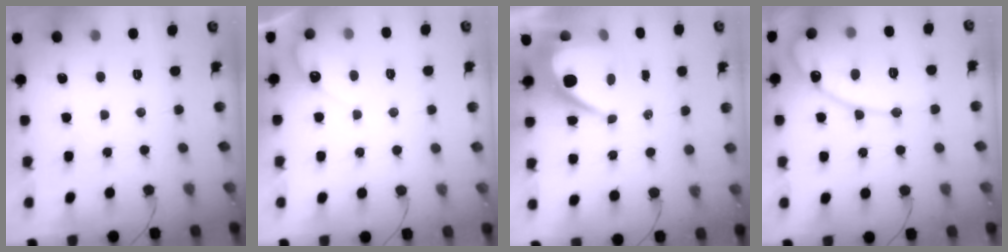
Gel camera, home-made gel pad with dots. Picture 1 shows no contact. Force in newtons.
{"total": 4.2, "press": 4.2, "slide": 0.2}
{"total": 10.4, "press": 10.3, "slide": 0.8}
{"total": 15.4, "press": 15.4, "slide": 1.3}